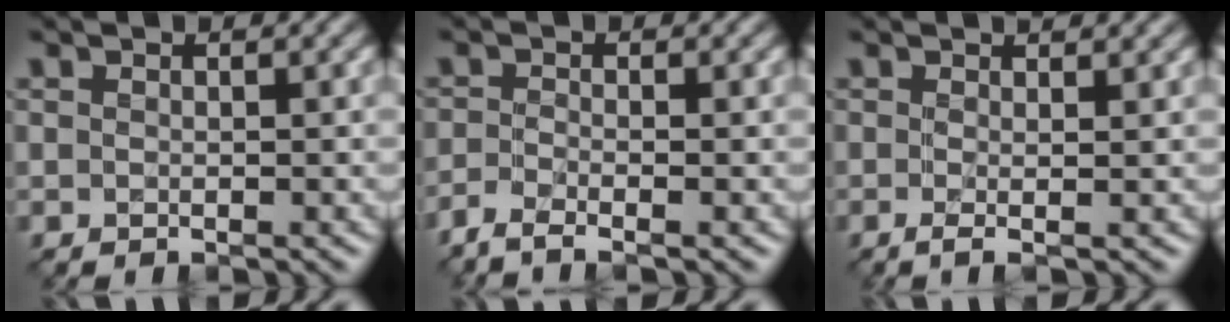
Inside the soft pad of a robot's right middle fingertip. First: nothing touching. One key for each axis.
{"total": 2.5, "fx": -1.9, "fy": 0.4, "fz": 1.5, "tx": -0.034, "ty": -0.013, "tz": -0.050}
{"total": 2.7, "fx": 0.3, "fy": 0.8, "fz": 2.5, "tx": -0.030, "ty": 0.001, "tz": -0.008}